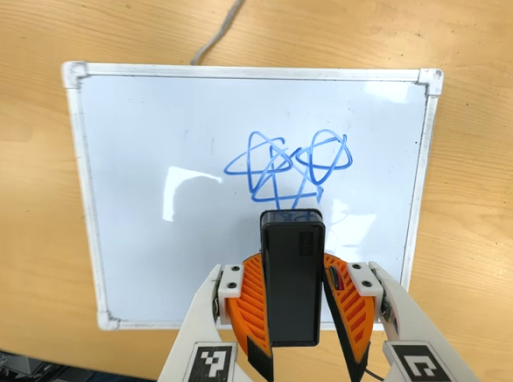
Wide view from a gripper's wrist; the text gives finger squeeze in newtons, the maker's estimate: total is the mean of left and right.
{"total": 5.8, "left": 5.5, "right": 6.2}